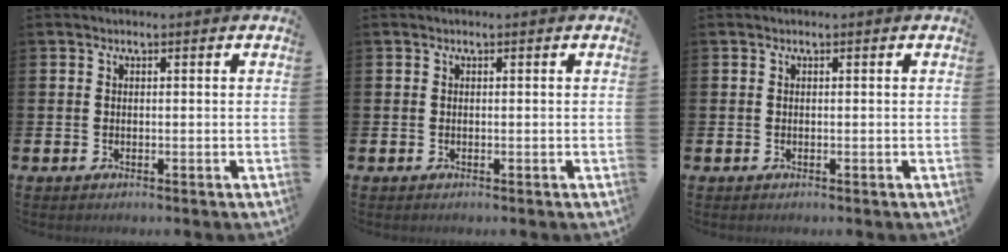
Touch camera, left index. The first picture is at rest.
{"total": 0.0}
{"total": 0.0}